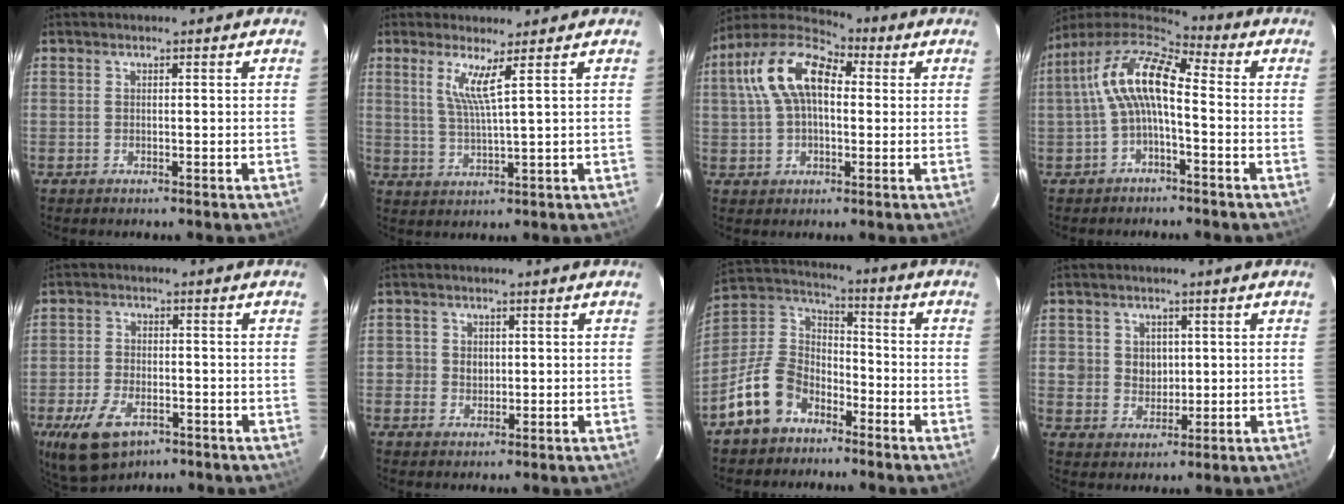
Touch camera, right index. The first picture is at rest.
{"total": 4.6, "force": [2.3, -0.6, 3.9], "torque": [-0.078, -0.011, 0.045]}
{"total": 14.3, "force": [2.8, 8.2, 11.4], "torque": [-0.221, 0.038, 0.039]}
{"total": 10.6, "force": [-0.8, 4.0, 9.8], "torque": [-0.194, 0.022, -0.020]}
{"total": 10.3, "force": [-5.7, 5.6, 6.6], "torque": [-0.148, -0.015, -0.096]}
{"total": 3.0, "force": [0.0, 2.9, 0.9], "torque": [-0.019, 0.006, 0.000]}
{"total": 13.0, "force": [-8.1, 8.5, 5.6], "torque": [-0.134, 0.035, -0.145]}
{"total": 5.7, "force": [0.8, 5.3, 1.9], "torque": [-0.040, 0.010, 0.021]}